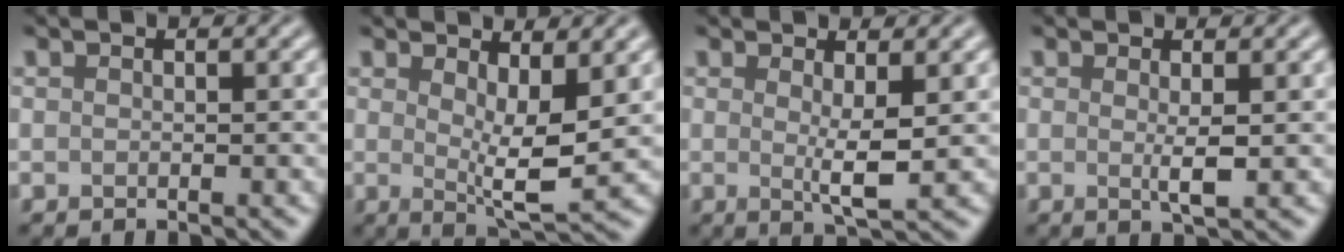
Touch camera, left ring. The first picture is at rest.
{"total": 4.8, "force": [1.3, 1.2, 4.4], "torque": [-0.071, -0.019, 0.023]}
{"total": 3.0, "force": [0.5, 0.5, 2.9], "torque": [-0.048, -0.014, 0.011]}
{"total": 1.8, "force": [0.2, 0.2, 1.8], "torque": [-0.034, -0.005, 0.002]}